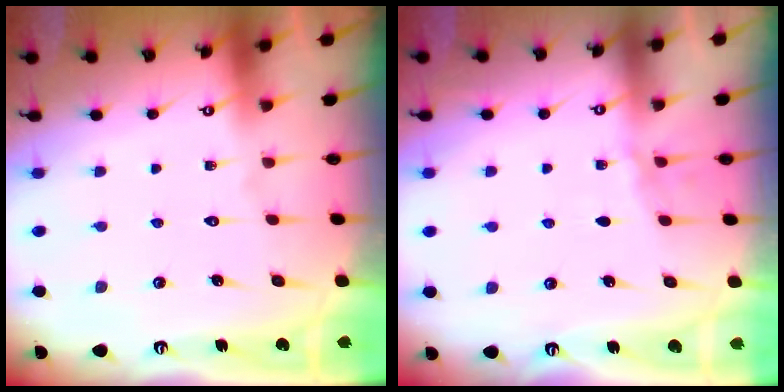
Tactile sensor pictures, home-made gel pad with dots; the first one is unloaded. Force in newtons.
{"total": 2.7, "press": 2.7, "slide": 0.4}